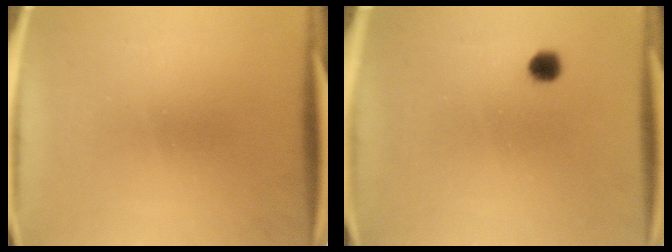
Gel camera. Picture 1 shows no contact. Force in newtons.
{"total": 2.2}